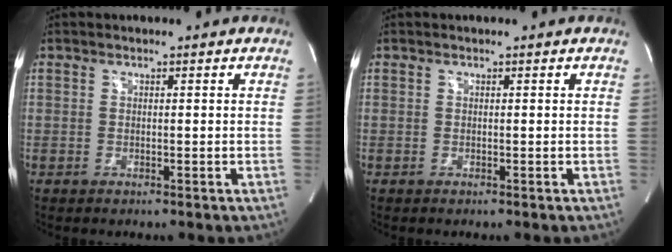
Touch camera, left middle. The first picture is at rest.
{"total": 0.0}